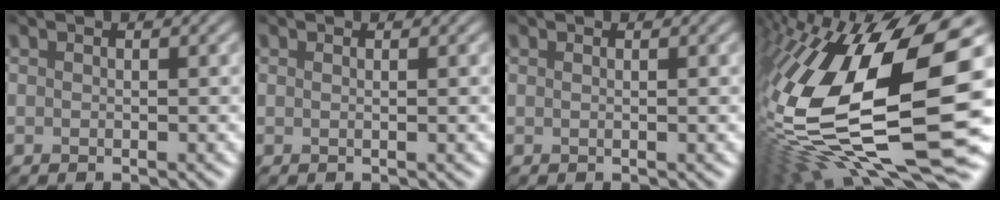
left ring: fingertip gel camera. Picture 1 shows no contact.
{"total": 0.8, "force": [0.3, 0.3, 0.7], "torque": [-0.006, -0.001, -0.002]}
{"total": 0.8, "force": [0.3, 0.3, 0.7], "torque": [-0.004, -0.001, -0.002]}
{"total": 18.2, "force": [-0.3, 6.5, 17.0], "torque": [-0.325, -0.010, -0.008]}